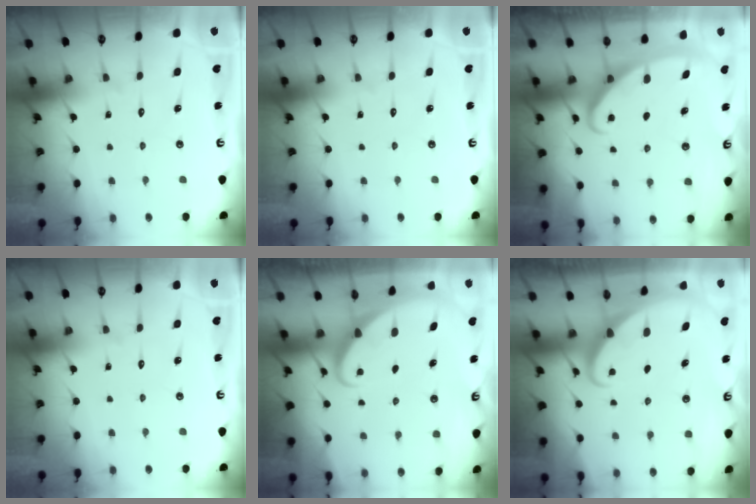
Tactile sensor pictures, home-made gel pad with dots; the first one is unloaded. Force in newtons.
{"total": 0.0}
{"total": 2.8, "press": 2.8, "slide": 0.4}
{"total": 0.0}
{"total": 1.8, "press": 1.8, "slide": 0.1}
{"total": 1.6, "press": 1.6, "slide": 0.1}